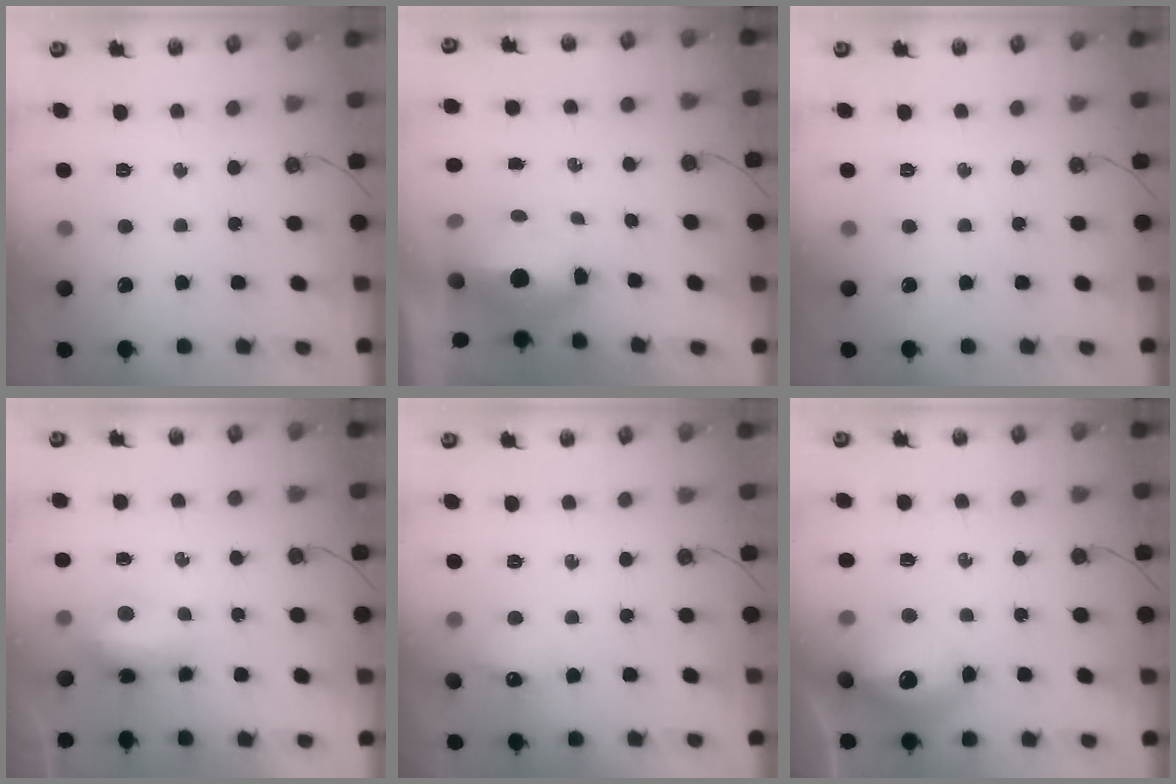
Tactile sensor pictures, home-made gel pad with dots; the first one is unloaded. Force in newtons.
{"total": 10.9, "press": 8.9, "slide": 6.3}
{"total": 0.0}
{"total": 7.7, "press": 7.6, "slide": 1.1}
{"total": 6.2, "press": 6.1, "slide": 0.9}
{"total": 15.0, "press": 14.9, "slide": 1.4}